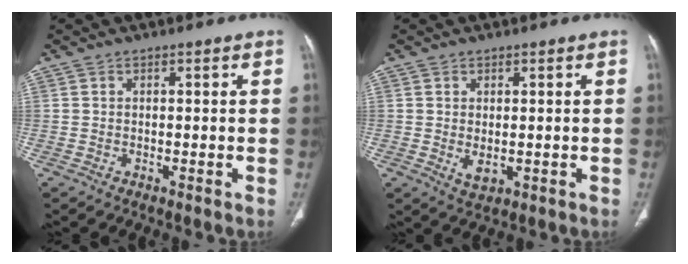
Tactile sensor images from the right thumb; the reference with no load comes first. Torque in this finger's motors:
{"motor_torque": [-0.43, 0.55, 0.34, 0.40, 0.12]}